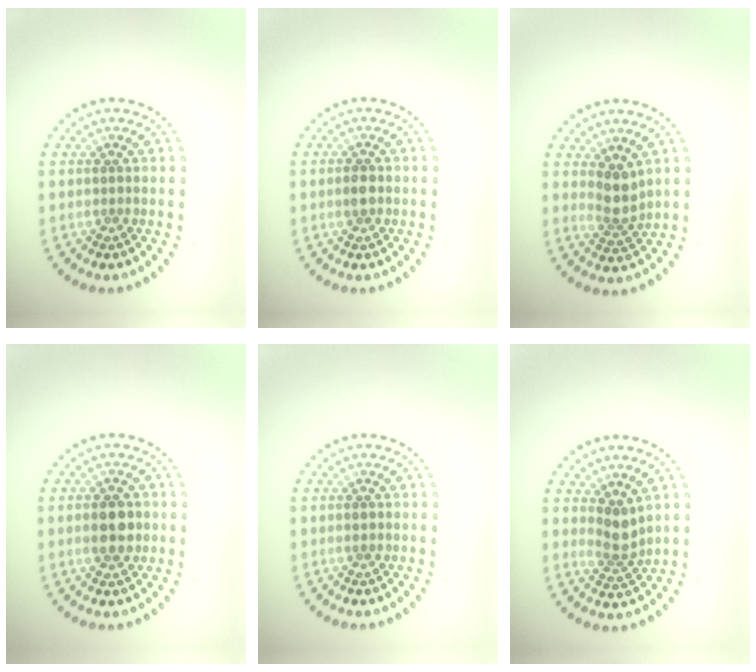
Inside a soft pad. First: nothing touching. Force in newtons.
{"total": 1.4, "press": 1.4, "slide": 0.1}
{"total": 2.5, "press": 2.0, "slide": 1.5}
{"total": 3.7, "press": 3.7, "slide": 0.1}
{"total": 0.8, "press": 0.8, "slide": 0.1}
{"total": 2.5, "press": 1.9, "slide": 1.5}